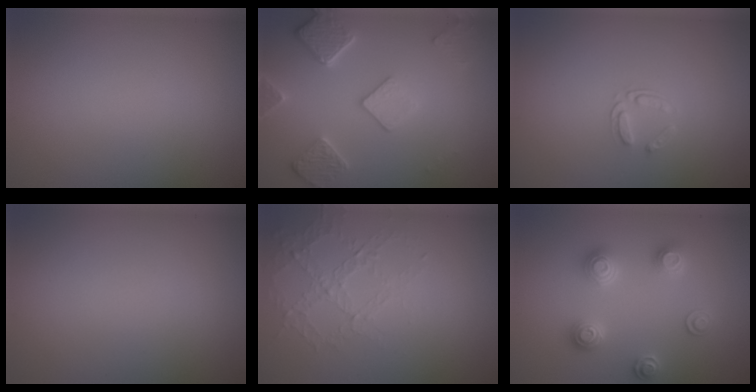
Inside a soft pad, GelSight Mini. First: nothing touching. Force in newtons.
{"total": 4.9, "press": 4.0, "slide": 2.9}
{"total": 1.4, "press": 0.9, "slide": 1.1}
{"total": 0.0}
{"total": 1.6, "press": 1.1, "slide": 1.2}
{"total": 2.9, "press": 2.8, "slide": 0.3}